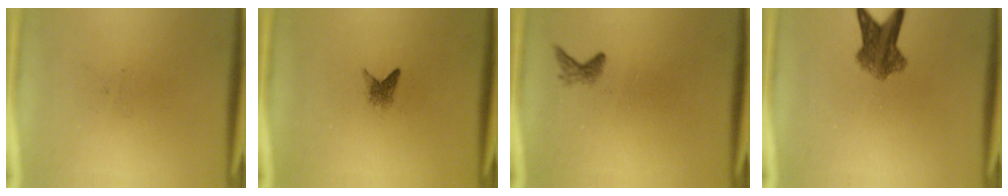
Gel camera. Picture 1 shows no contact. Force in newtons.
{"total": 1.5}
{"total": 1.1}
{"total": 6.1}